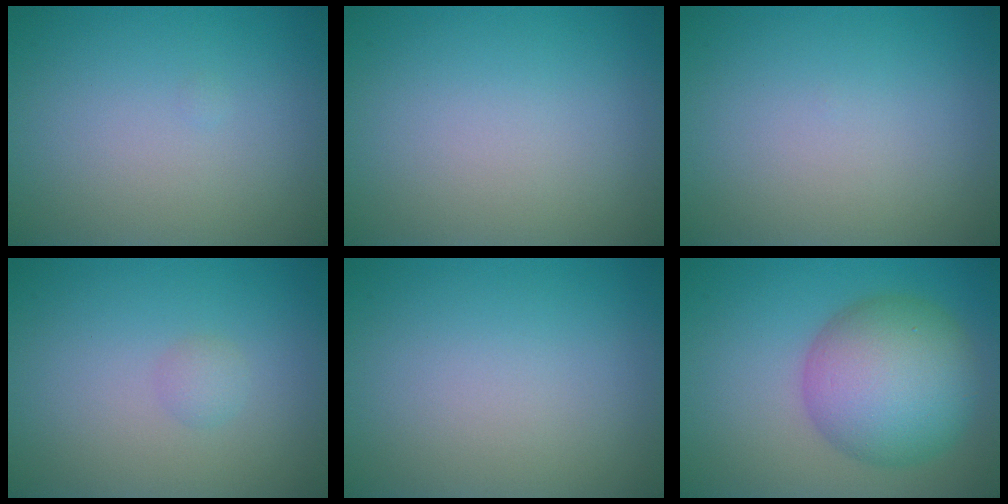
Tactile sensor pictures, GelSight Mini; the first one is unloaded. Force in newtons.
{"total": 0.0}
{"total": 0.0}
{"total": 1.0, "press": 1.0, "slide": 0.1}
{"total": 0.0}
{"total": 9.2, "press": 9.2, "slide": 0.2}